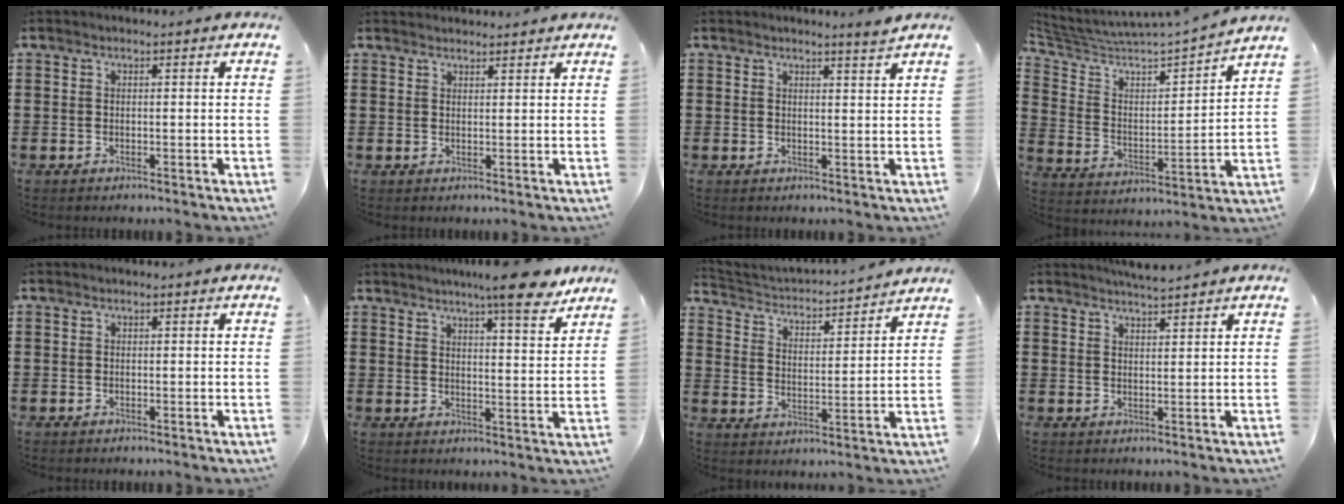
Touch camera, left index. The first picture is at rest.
{"total": 1.5, "force": [1.5, 0.0, 0.1], "torque": [-0.004, 0.001, 0.029]}
{"total": 2.2, "force": [2.0, -0.5, 0.7], "torque": [-0.011, -0.006, 0.037]}
{"total": 4.4, "force": [4.1, 0.8, 1.4], "torque": [-0.056, -0.042, 0.061]}
{"total": 0.0}
{"total": 8.4, "force": [7.0, 0.2, 4.6], "torque": [-0.075, -0.030, 0.118]}
{"total": 2.6, "force": [2.6, 0.1, 0.3], "torque": [-0.027, -0.031, 0.034]}
{"total": 3.1, "force": [3.0, -0.2, 0.8], "torque": [-0.022, -0.006, 0.056]}